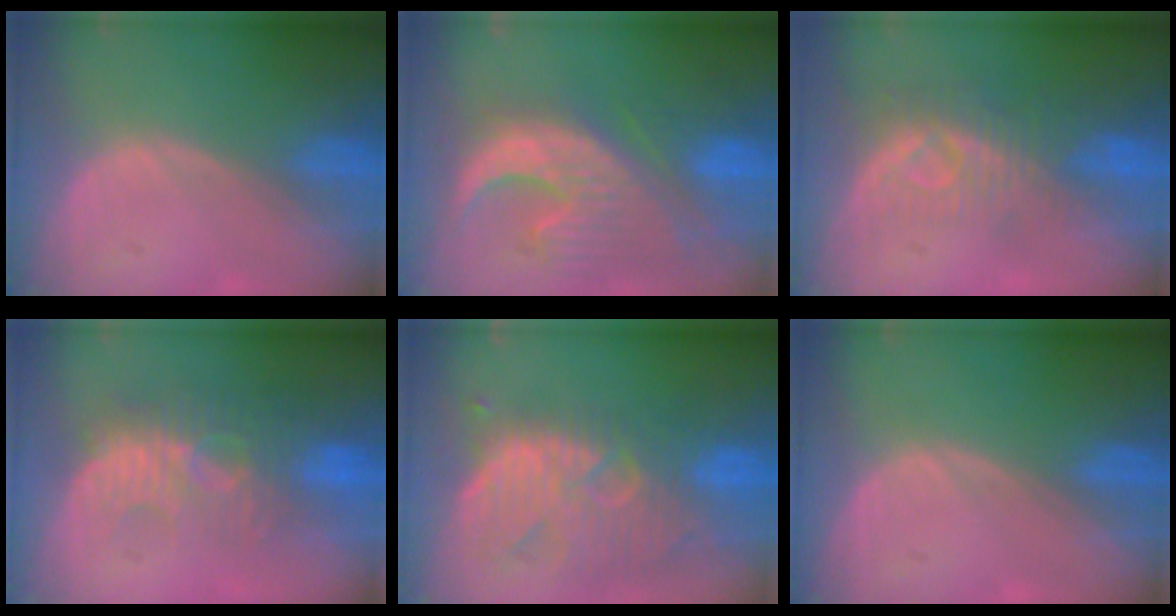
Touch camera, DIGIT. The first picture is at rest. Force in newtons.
{"total": 13.0, "press": 11.2, "slide": 6.6}
{"total": 8.3, "press": 7.4, "slide": 3.7}
{"total": 9.4, "press": 8.8, "slide": 3.2}
{"total": 13.2, "press": 11.4, "slide": 6.6}
{"total": 0.0}